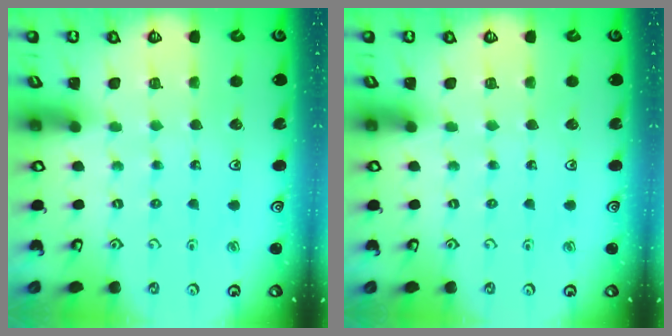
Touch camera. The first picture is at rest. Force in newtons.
{"total": 0.0}